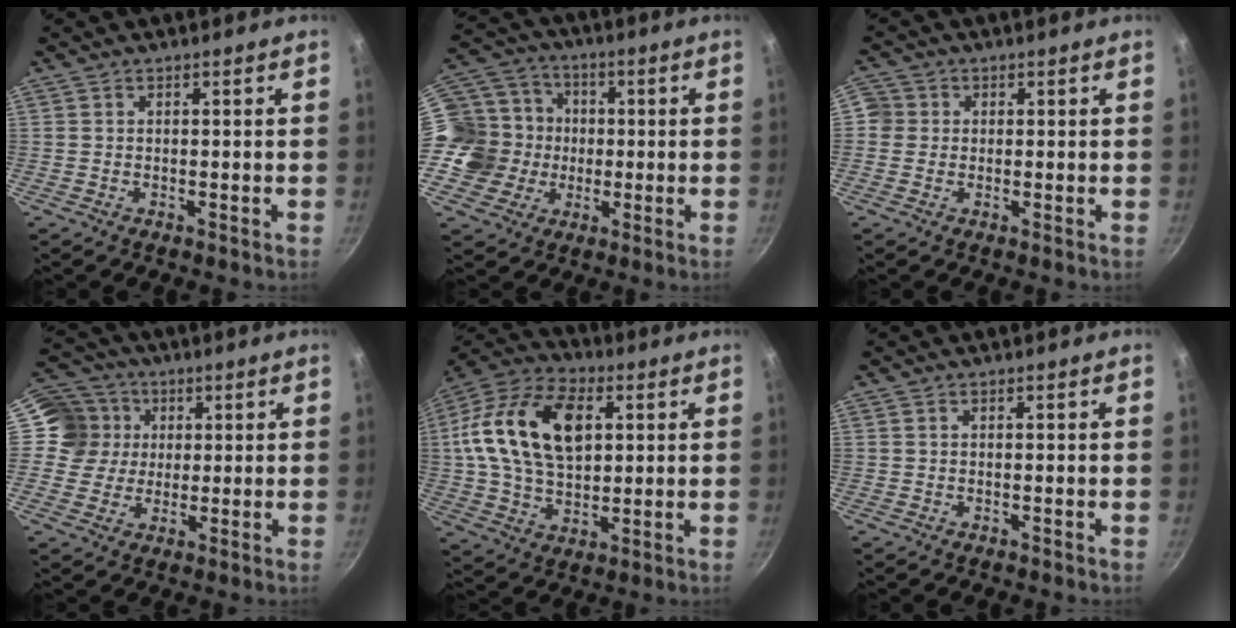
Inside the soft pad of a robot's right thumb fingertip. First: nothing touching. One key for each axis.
{"total": 15.2, "fx": -1.5, "fy": 14.0, "fz": 5.8, "tx": -0.087, "ty": 0.037, "tz": -0.029}
{"total": 3.4, "fx": -0.1, "fy": 3.3, "fz": 0.7, "tx": 0.014, "ty": 0.004, "tz": -0.012}
{"total": 9.4, "fx": 1.6, "fy": 9.0, "fz": 2.1, "tx": -0.008, "ty": 0.012, "tz": 0.012}
{"total": 21.8, "fx": 3.9, "fy": 15.6, "fz": 14.6, "tx": -0.233, "ty": 0.017, "tz": 0.057}
{"total": 0.0}